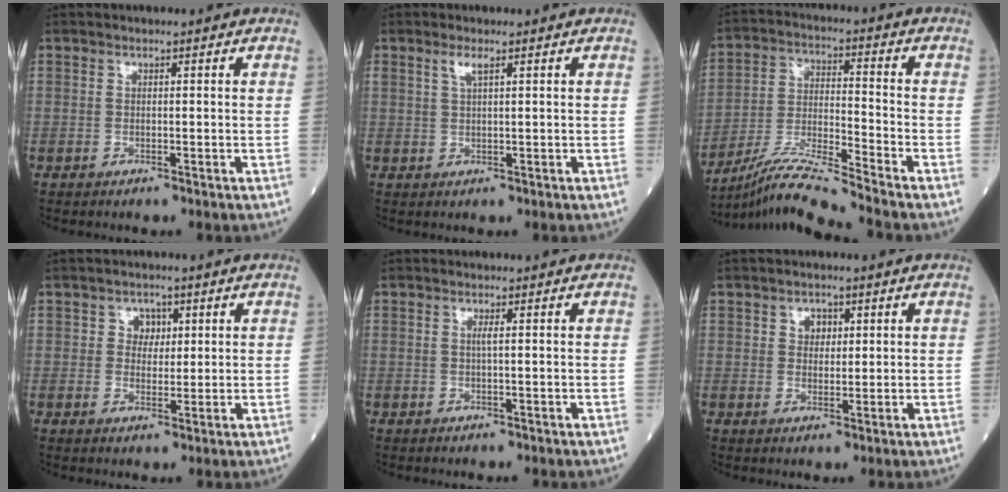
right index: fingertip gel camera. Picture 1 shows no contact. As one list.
[{"total": 2.0, "force": [1.1, 0.2, 1.6], "torque": [-0.040, 0.003, 0.024]}, {"total": 10.8, "force": [-9.7, -2.2, 4.2], "torque": [-0.081, -0.014, -0.182]}, {"total": 2.9, "force": [1.0, 2.4, 1.4], "torque": [-0.014, 0.003, 0.013]}, {"total": 0.8, "force": [0.1, -0.2, 0.8], "torque": [-0.017, 0.000, 0.000]}, {"total": 2.5, "force": [1.0, 1.9, 1.4], "torque": [-0.018, 0.003, 0.014]}]